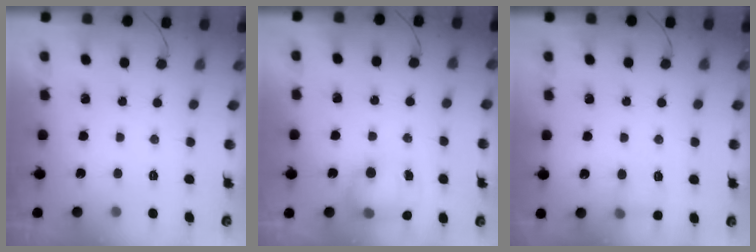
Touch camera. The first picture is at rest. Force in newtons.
{"total": 8.0, "press": 8.0, "slide": 0.5}
{"total": 5.6, "press": 5.4, "slide": 1.7}